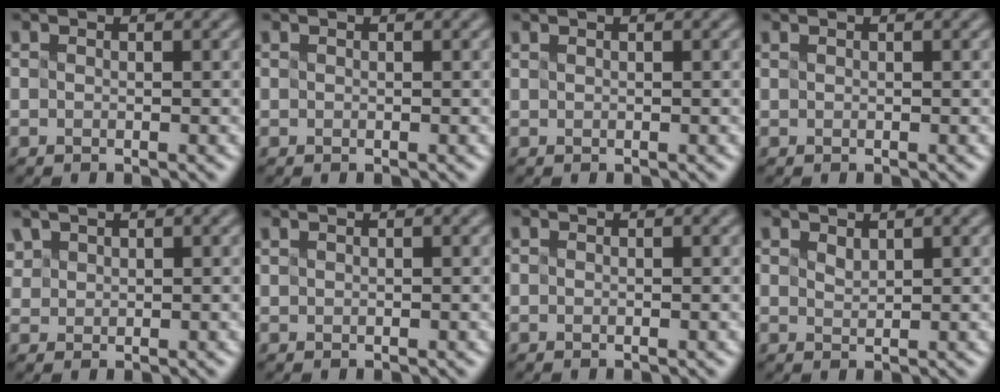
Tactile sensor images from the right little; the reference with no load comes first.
{"total": 0.6, "force": [0.4, 0.3, 0.3], "torque": [-0.001, 0.008, 0.005]}
{"total": 1.7, "force": [1.1, 0.9, 1.0], "torque": [-0.012, 0.018, 0.018]}
{"total": 1.4, "force": [0.9, 0.7, 0.8], "torque": [-0.008, 0.016, 0.013]}
{"total": 1.1, "force": [0.5, -0.3, -0.9], "torque": [-0.002, 0.007, 0.042]}
{"total": 2.0, "force": [1.3, 1.0, 1.1], "torque": [-0.015, 0.023, 0.024]}
{"total": 0.0}
{"total": 0.9, "force": [0.4, -0.5, -0.5], "torque": [0.000, 0.003, 0.030]}